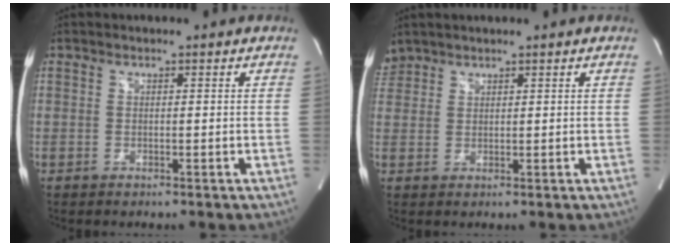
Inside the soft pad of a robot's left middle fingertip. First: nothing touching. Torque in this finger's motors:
{"motor_torque": [0.25, -0.24, 0.05, -0.02]}